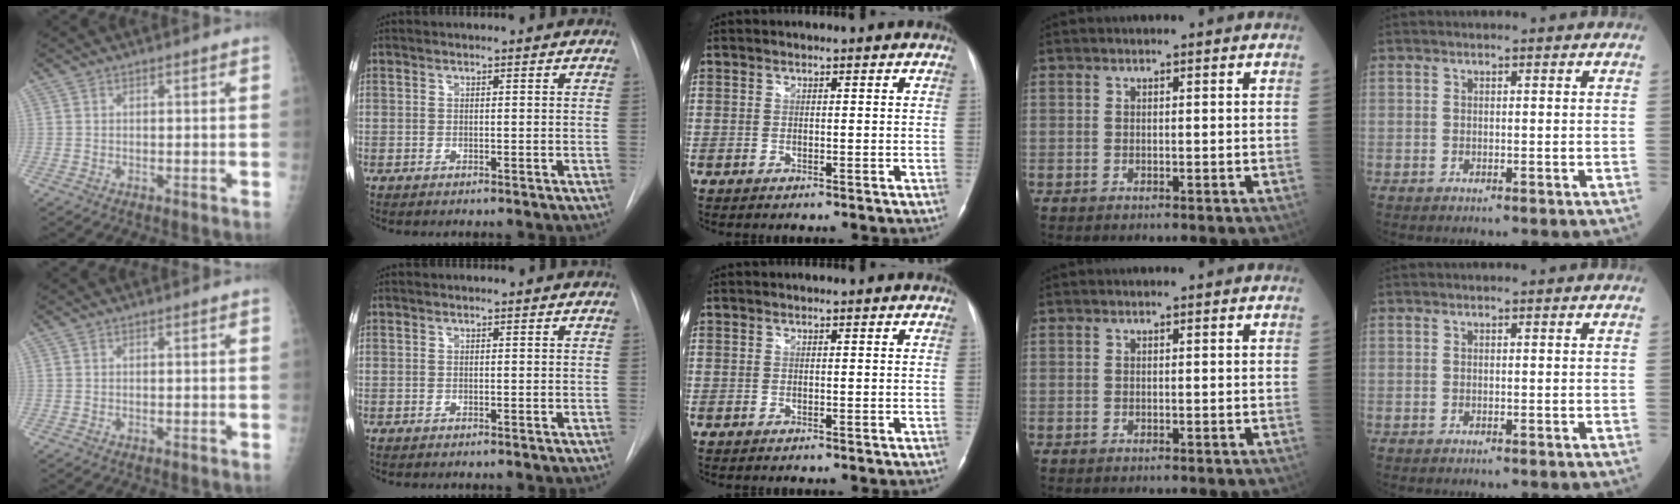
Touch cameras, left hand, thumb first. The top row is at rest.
{}